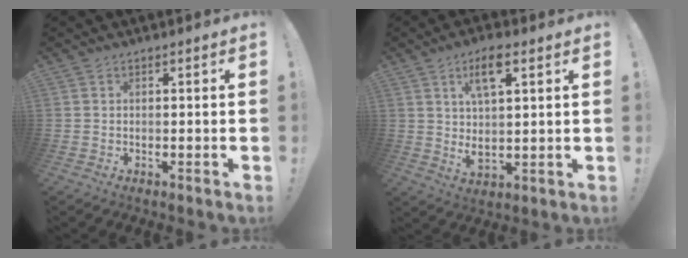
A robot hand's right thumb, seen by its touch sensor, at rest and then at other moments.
{"total": 9.4, "force": [4.2, 3.4, 7.7], "torque": [-0.133, -0.012, 0.070]}